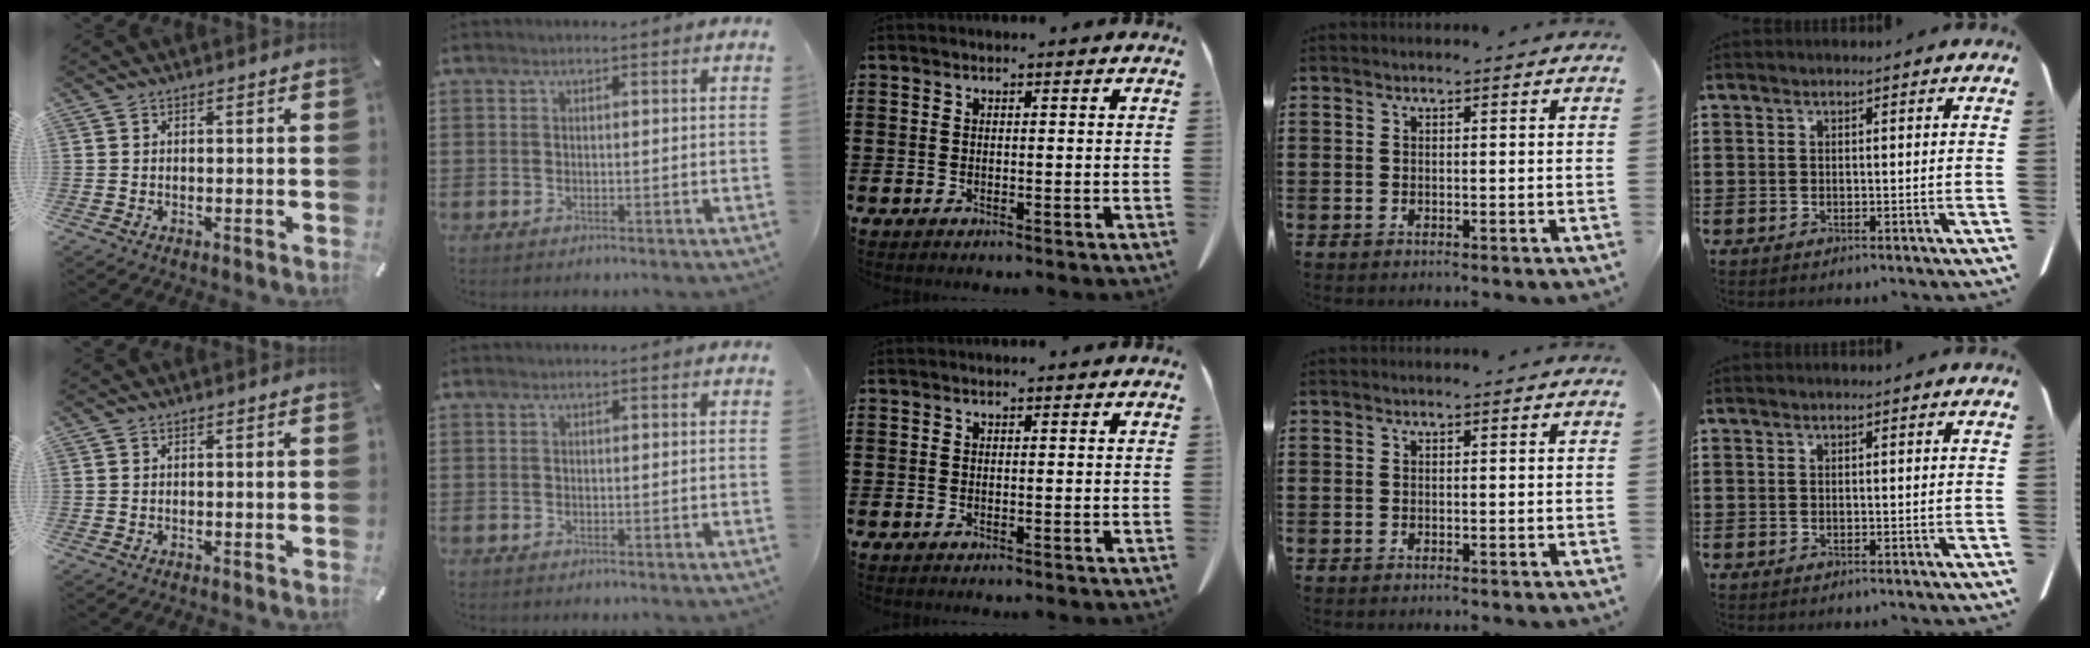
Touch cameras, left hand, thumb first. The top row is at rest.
{}